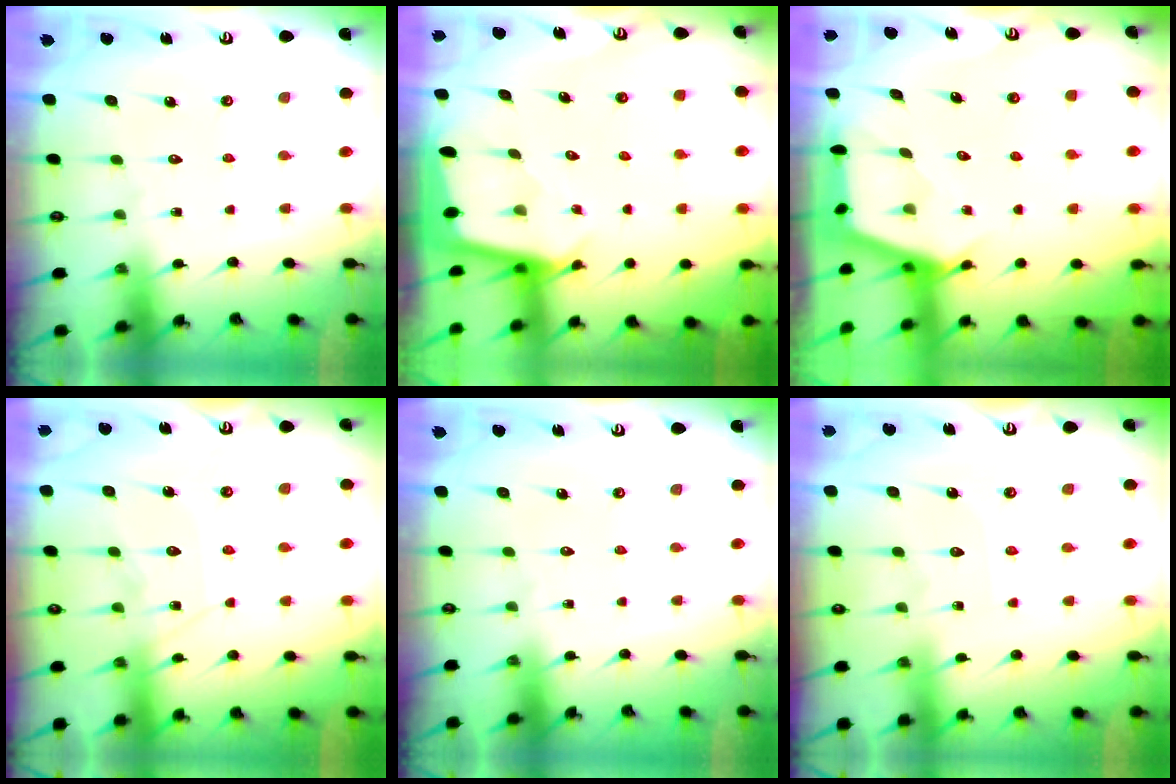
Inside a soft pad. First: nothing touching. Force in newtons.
{"total": 2.5, "press": 2.5, "slide": 0.1}
{"total": 2.6, "press": 2.6, "slide": 0.4}
{"total": 10.5, "press": 10.5, "slide": 1.0}
{"total": 0.0}
{"total": 3.6, "press": 3.6, "slide": 0.2}